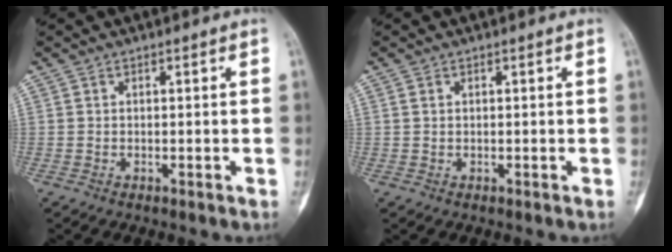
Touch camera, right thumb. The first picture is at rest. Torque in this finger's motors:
{"motor_torque": [-0.06, -0.27, 0.23, 0.00, 0.04]}